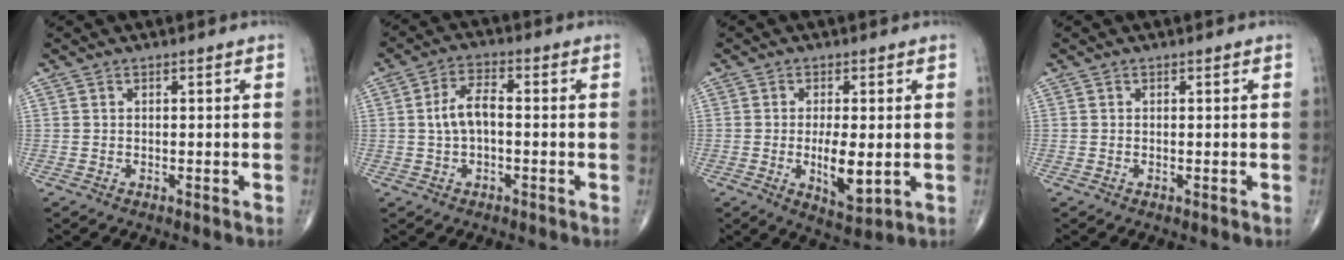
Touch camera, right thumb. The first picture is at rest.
{"total": 5.9, "force": [-0.2, 2.9, 5.1], "torque": [-0.100, 0.022, -0.010]}
{"total": 7.6, "force": [-0.9, 2.8, 7.0], "torque": [-0.111, -0.017, -0.011]}
{"total": 0.0}